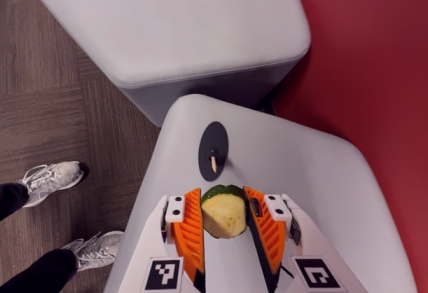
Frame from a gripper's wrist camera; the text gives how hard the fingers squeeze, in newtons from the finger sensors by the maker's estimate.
{"total": 11.8, "left": 12.2, "right": 11.3}